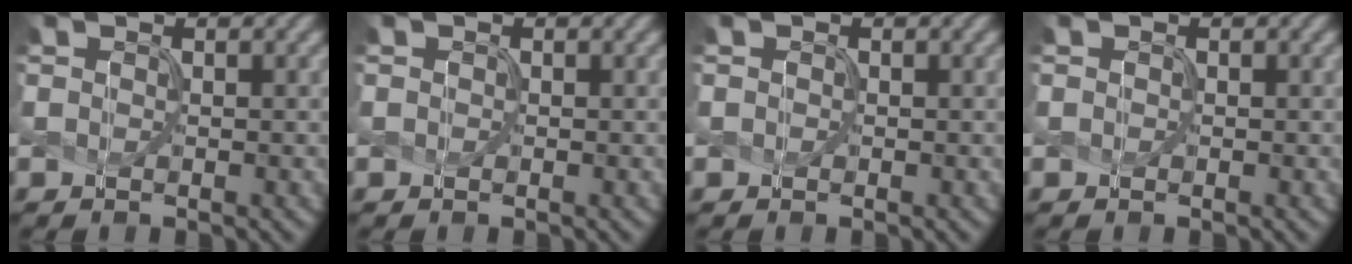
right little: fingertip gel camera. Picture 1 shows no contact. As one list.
[{"total": 0.0}, {"total": 0.0}, {"total": 0.0}]